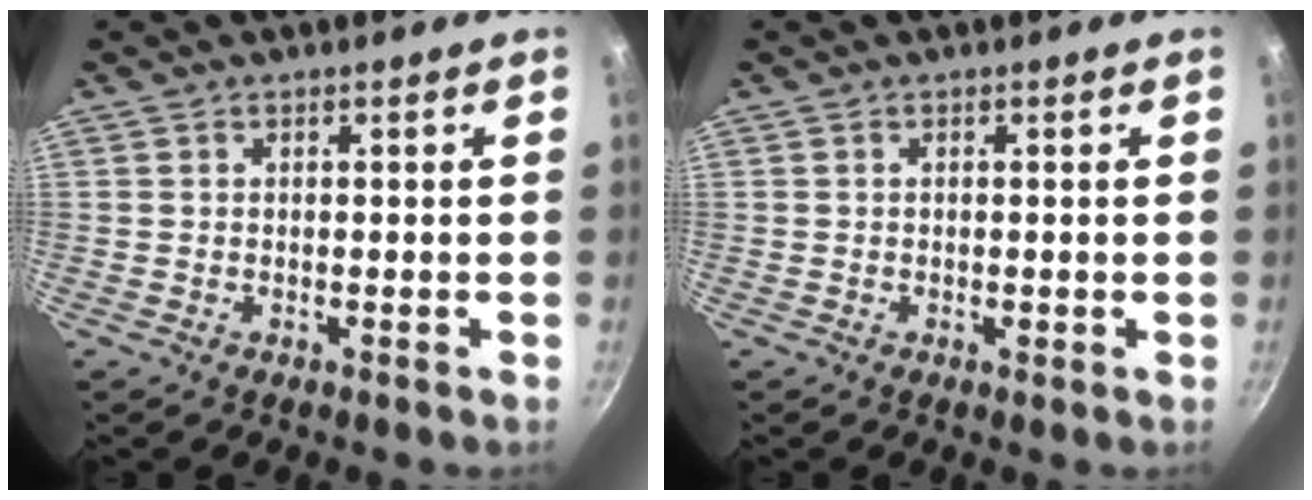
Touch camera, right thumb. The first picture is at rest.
{"total": 0.6, "force": [-0.1, 0.3, 0.5], "torque": [-0.006, 0.001, -0.002]}